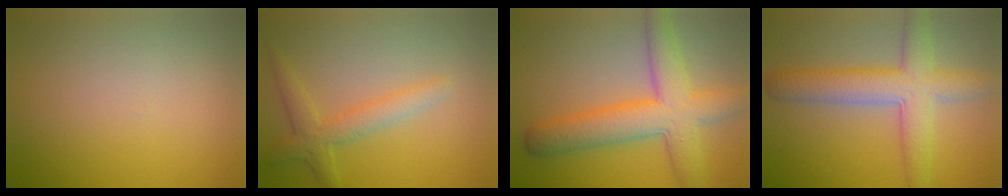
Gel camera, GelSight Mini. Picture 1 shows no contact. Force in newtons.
{"total": 2.7, "press": 2.7, "slide": 0.1}
{"total": 7.0, "press": 7.0, "slide": 0.2}
{"total": 5.9, "press": 5.9, "slide": 0.4}